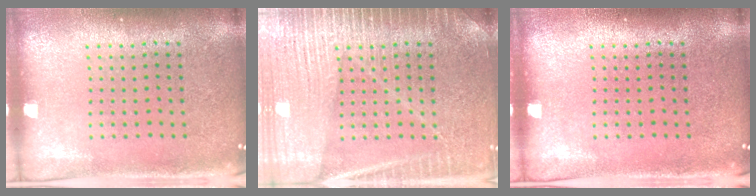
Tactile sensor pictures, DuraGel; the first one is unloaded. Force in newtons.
{"total": 5.9, "press": 5.9, "slide": 0.9}
{"total": 0.0}